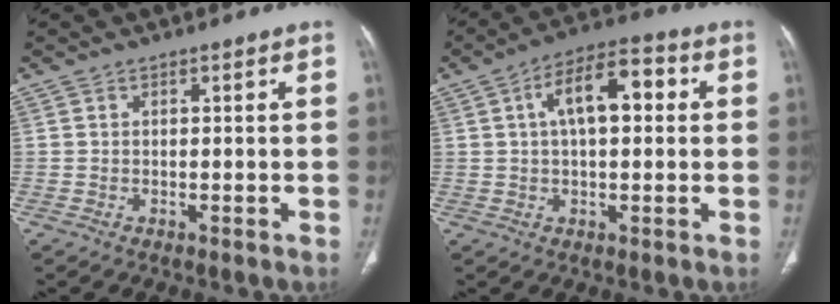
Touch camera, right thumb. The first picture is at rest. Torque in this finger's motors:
{"motor_torque": [0.47, 1.52, 0.92, -0.24, 0.04]}